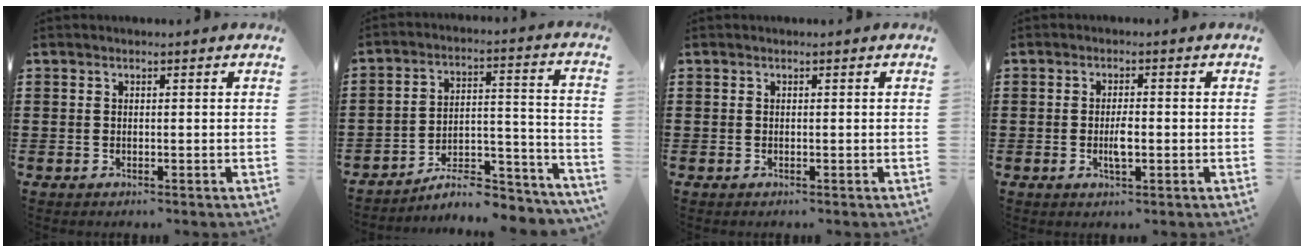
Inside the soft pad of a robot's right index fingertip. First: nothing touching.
{"total": 7.7, "force": [-6.7, 2.1, 3.2], "torque": [-0.040, 0.017, -0.124]}
{"total": 0.0}
{"total": 3.0, "force": [-0.6, 0.9, 2.8], "torque": [-0.057, -0.002, -0.013]}